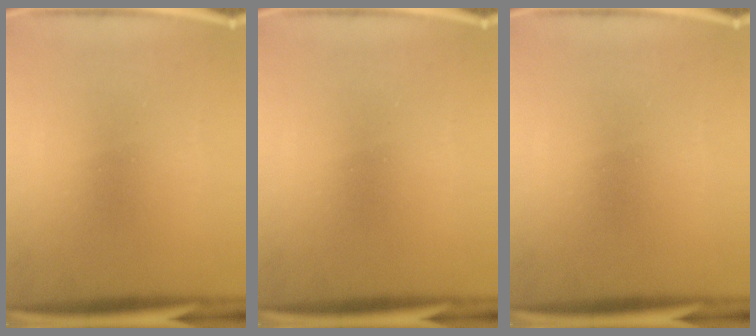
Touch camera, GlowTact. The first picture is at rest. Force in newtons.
{"total": 0.0}
{"total": 0.0}